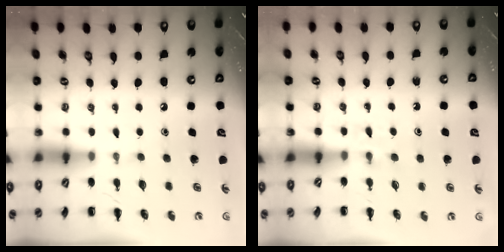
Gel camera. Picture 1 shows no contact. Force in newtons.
{"total": 2.8, "press": 2.5, "slide": 1.1}